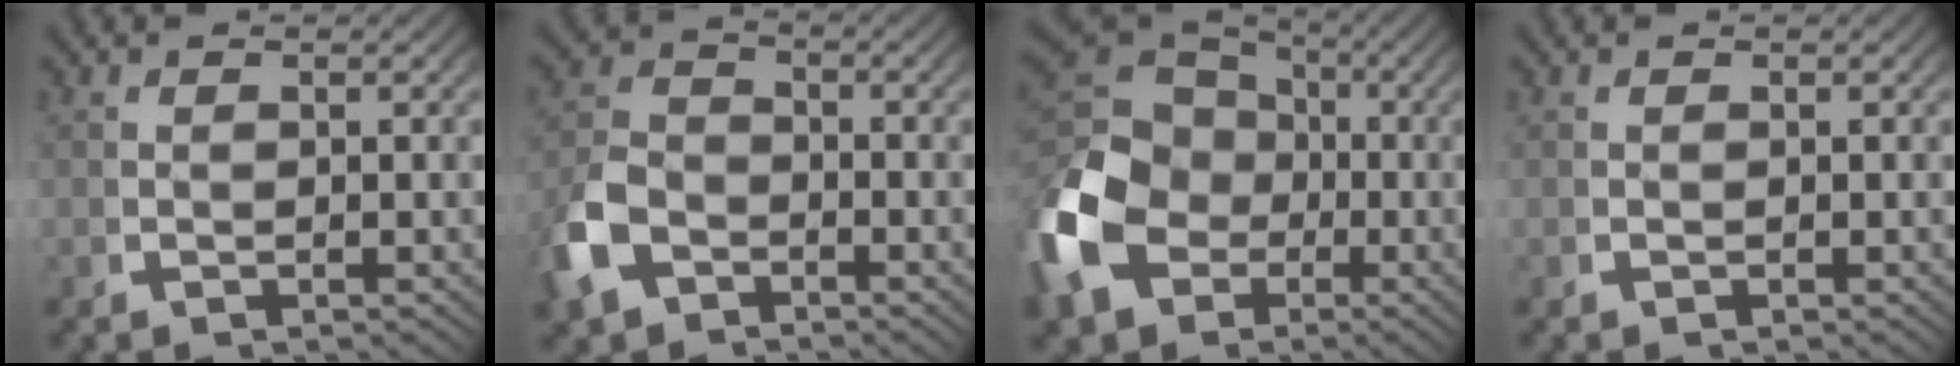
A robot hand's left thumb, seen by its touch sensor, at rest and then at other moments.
{"total": 6.2, "force": [-2.6, 4.6, 3.3], "torque": [-0.096, -0.022, -0.036]}
{"total": 12.7, "force": [-1.2, 9.9, 7.7], "torque": [-0.192, -0.032, 0.000]}
{"total": 0.0}